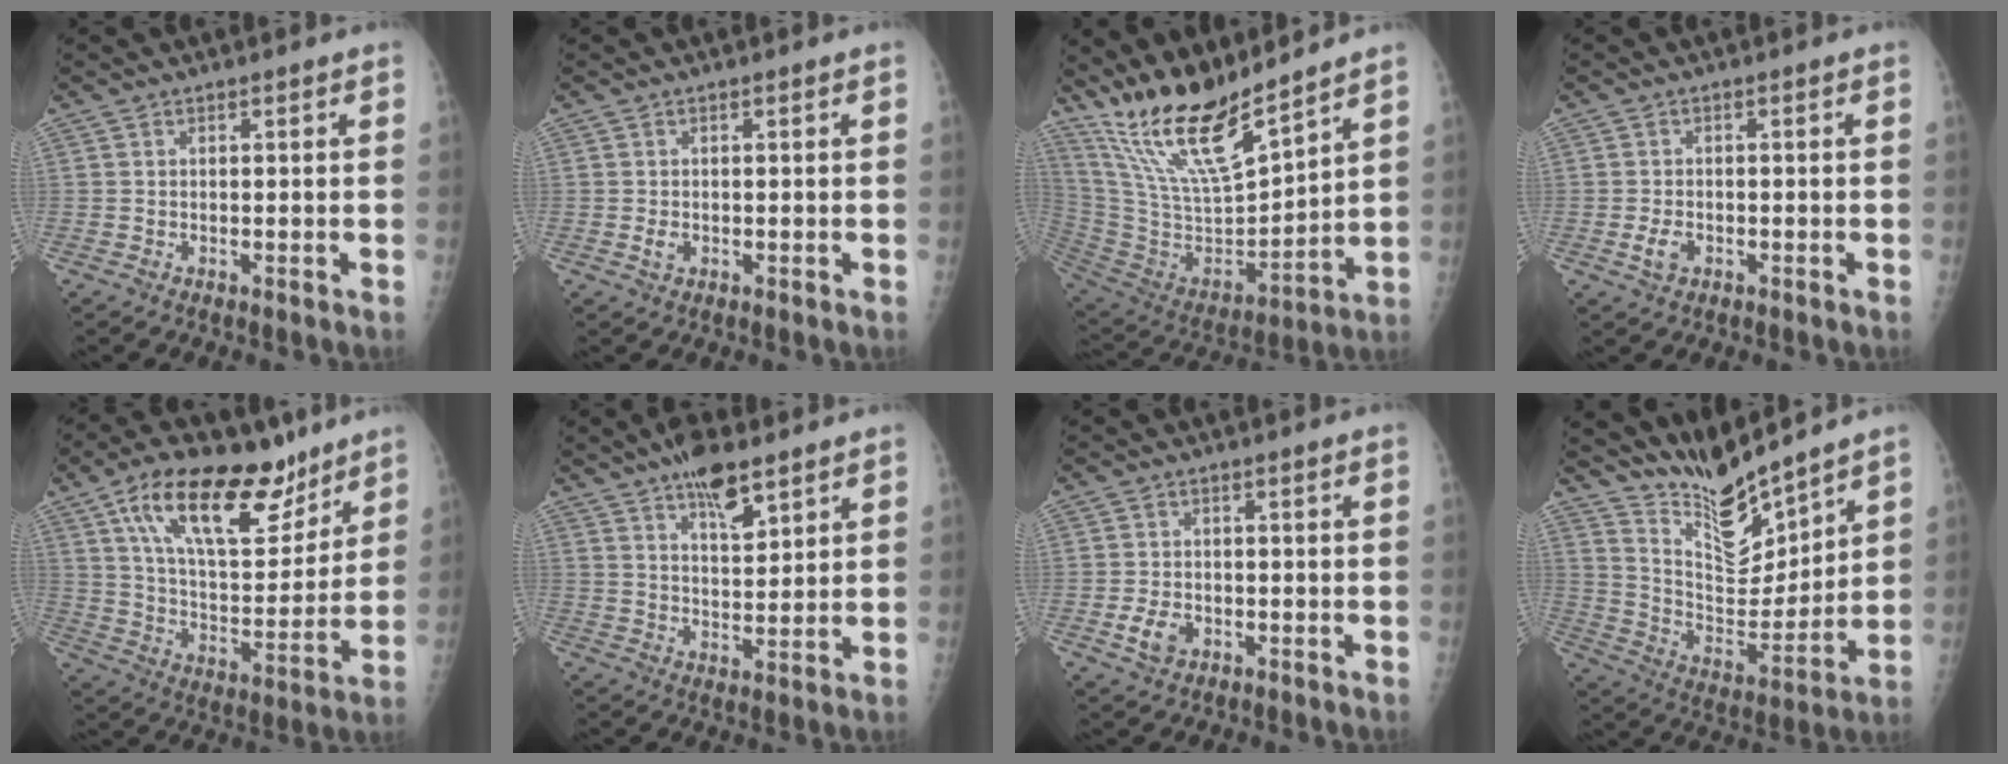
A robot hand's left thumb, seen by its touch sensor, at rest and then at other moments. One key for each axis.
{"total": 1.6, "fx": -0.3, "fy": 1.1, "fz": 1.1, "tx": -0.015, "ty": 0.000, "tz": -0.004}
{"total": 19.1, "fx": 15.2, "fy": 3.7, "fz": 10.9, "tx": -0.180, "ty": -0.082, "tz": 0.303}
{"total": 2.8, "fx": -1.0, "fy": 1.9, "fz": 1.8, "tx": -0.033, "ty": 0.003, "tz": -0.016}
{"total": 22.5, "fx": 13.7, "fy": 10.1, "fz": 14.6, "tx": -0.201, "ty": -0.051, "tz": 0.235}
{"total": 9.2, "fx": 5.9, "fy": 3.4, "fz": 6.1, "tx": -0.081, "ty": -0.030, "tz": 0.099}
{"total": 4.0, "fx": -1.4, "fy": 2.8, "fz": 2.4, "tx": -0.041, "ty": 0.004, "tz": -0.023}
{"total": 13.3, "fx": 12.0, "fy": 2.6, "fz": 5.1, "tx": -0.056, "ty": -0.089, "tz": 0.232}